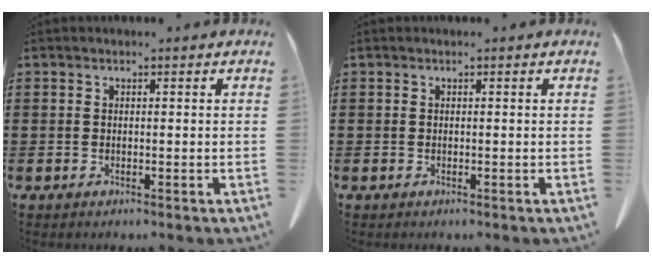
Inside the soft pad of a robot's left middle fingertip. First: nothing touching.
{"total": 0.0}